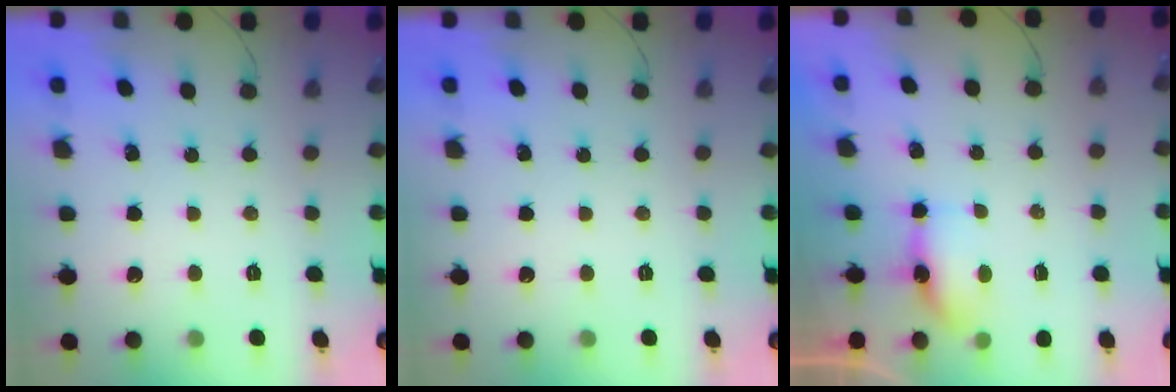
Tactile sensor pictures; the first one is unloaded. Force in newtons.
{"total": 0.0}
{"total": 4.4, "press": 4.2, "slide": 1.1}